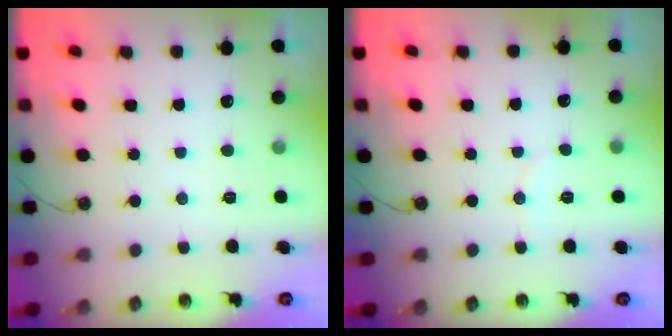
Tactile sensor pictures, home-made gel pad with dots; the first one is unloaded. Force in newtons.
{"total": 1.8, "press": 1.8, "slide": 0.2}